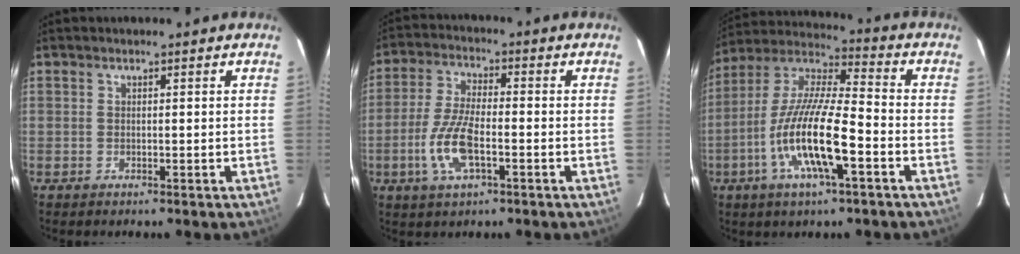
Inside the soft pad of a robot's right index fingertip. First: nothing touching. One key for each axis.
{"total": 9.7, "fx": -3.2, "fy": 3.4, "fz": 8.5, "tx": -0.183, "ty": -0.001, "tz": -0.065}
{"total": 16.2, "fx": -6.0, "fy": 3.5, "fz": 14.7, "tx": -0.293, "ty": -0.012, "tz": -0.121}